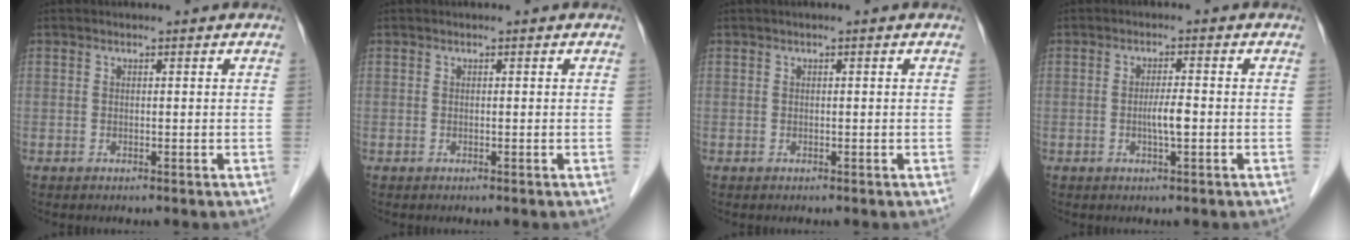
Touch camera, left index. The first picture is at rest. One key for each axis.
{"total": 0.0}
{"total": 0.0}
{"total": 2.8, "fx": -0.7, "fy": 0.2, "fz": 2.7, "tx": -0.050, "ty": -0.002, "tz": -0.013}